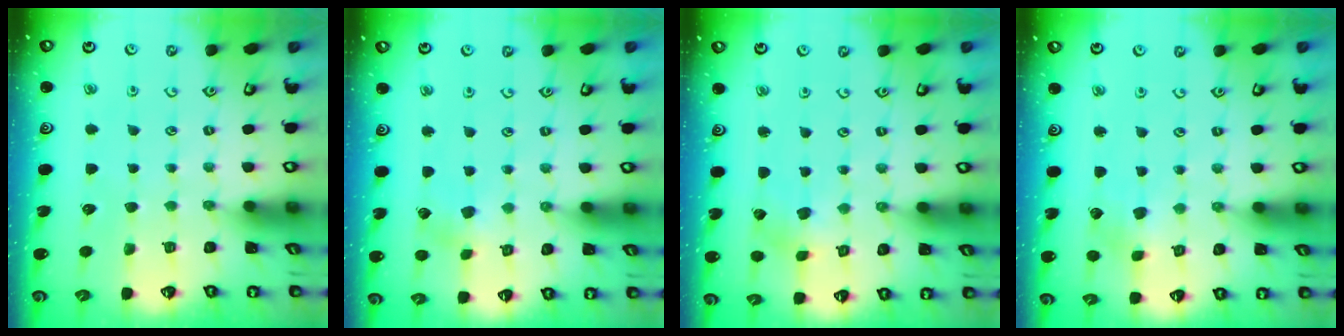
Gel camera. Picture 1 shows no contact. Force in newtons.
{"total": 2.5, "press": 2.5, "slide": 0.4}
{"total": 2.2, "press": 2.2, "slide": 0.3}
{"total": 2.8, "press": 2.8, "slide": 0.4}